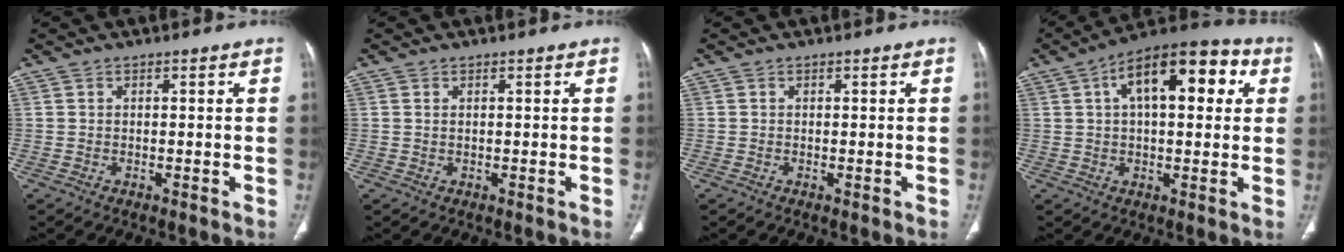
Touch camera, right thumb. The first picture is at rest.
{"total": 0.0}
{"total": 0.0}
{"total": 17.1, "force": [5.0, 8.1, 14.1], "torque": [-0.180, 0.028, 0.067]}